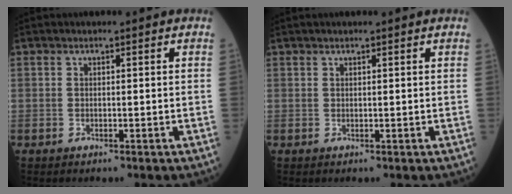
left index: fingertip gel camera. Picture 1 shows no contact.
{"total": 1.5, "force": [1.4, -0.1, 0.6], "torque": [-0.007, 0.017, 0.023]}